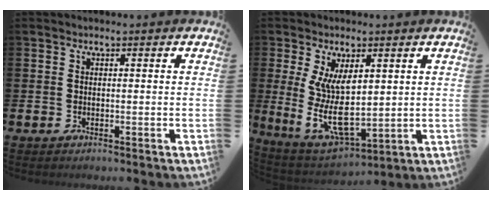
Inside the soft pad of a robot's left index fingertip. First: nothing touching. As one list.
[{"total": 9.6, "force": [1.8, 4.3, 8.4], "torque": [-0.165, -0.038, 0.034]}]